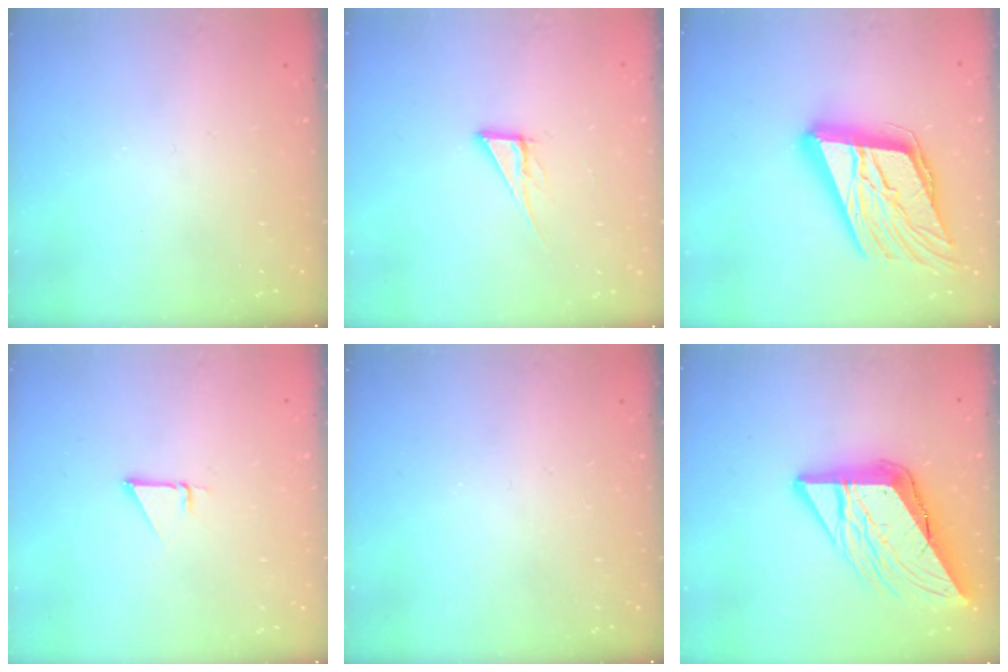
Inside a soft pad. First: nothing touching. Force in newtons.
{"total": 6.1, "press": 6.1, "slide": 0.3}
{"total": 27.8, "press": 27.3, "slide": 5.1}
{"total": 2.3, "press": 2.3, "slide": 0.1}
{"total": 0.0}
{"total": 17.8, "press": 17.7, "slide": 2.2}